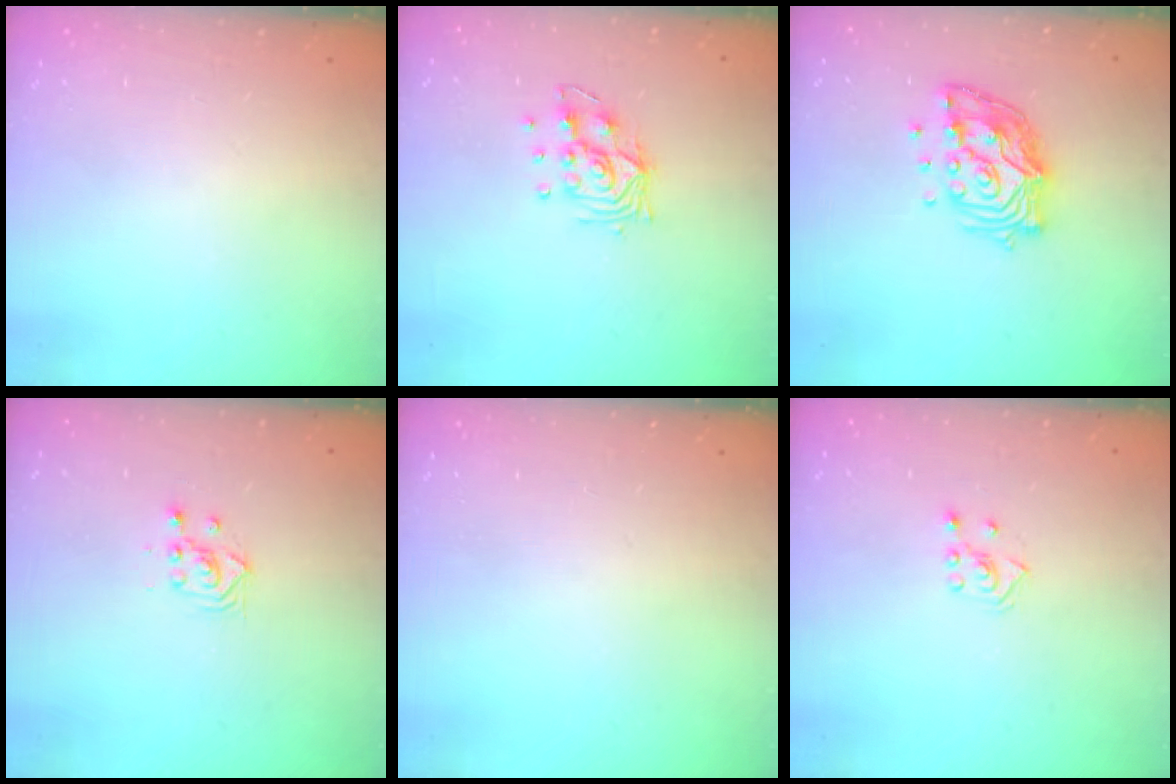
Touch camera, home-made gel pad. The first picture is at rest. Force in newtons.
{"total": 8.9, "press": 8.9, "slide": 0.7}
{"total": 14.3, "press": 14.1, "slide": 2.7}
{"total": 2.3, "press": 2.3, "slide": 0.1}
{"total": 0.0}
{"total": 2.8, "press": 2.7, "slide": 0.5}